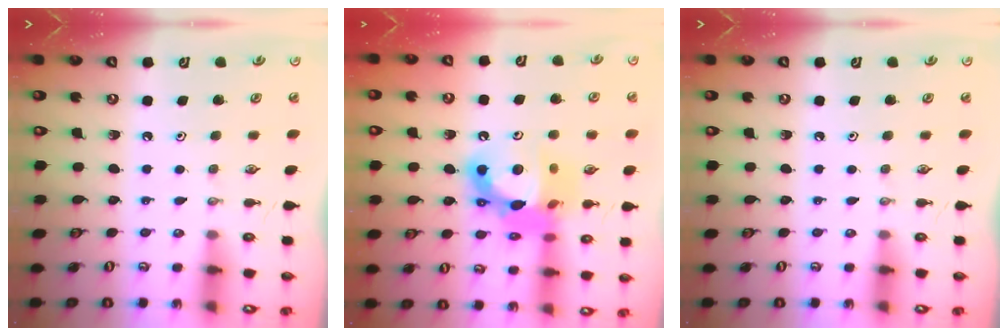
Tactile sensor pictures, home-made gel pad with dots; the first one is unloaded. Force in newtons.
{"total": 16.4, "press": 16.3, "slide": 1.6}
{"total": 0.0}